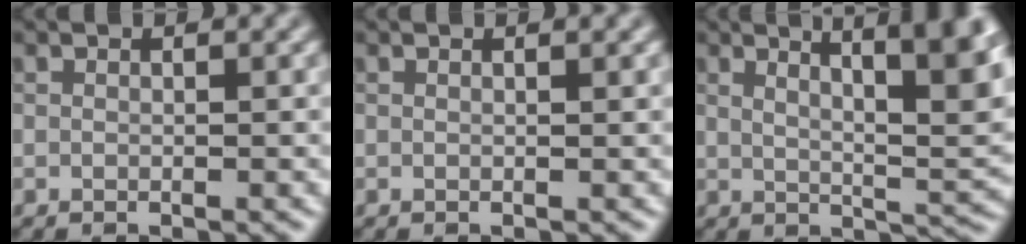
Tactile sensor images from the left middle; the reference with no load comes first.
{"total": 1.3, "force": [0.5, 0.6, 1.0], "torque": [-0.005, 0.004, -0.004]}
{"total": 9.7, "force": [4.3, 2.5, 8.3], "torque": [-0.080, 0.022, 0.061]}